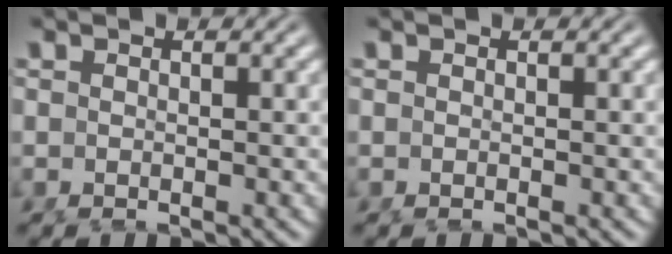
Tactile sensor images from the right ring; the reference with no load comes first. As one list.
[{"total": 0.0}]